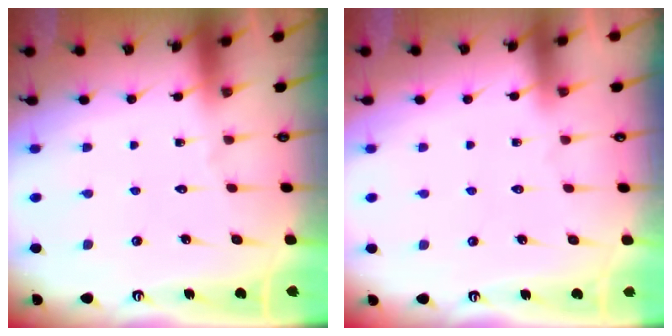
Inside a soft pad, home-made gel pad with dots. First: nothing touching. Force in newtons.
{"total": 1.6, "press": 1.5, "slide": 0.3}